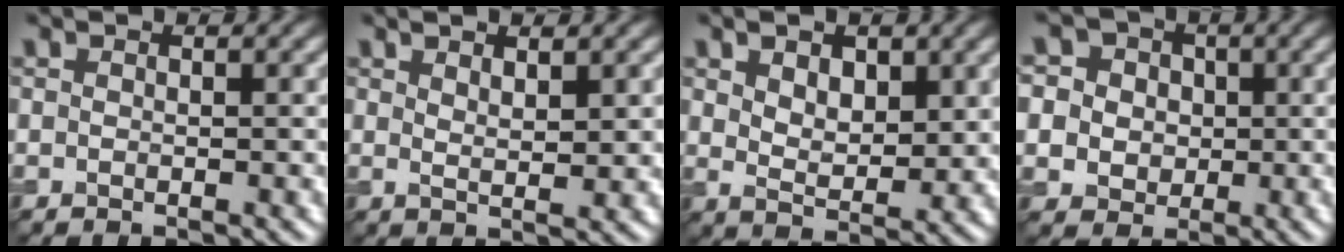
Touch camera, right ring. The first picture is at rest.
{"total": 2.6, "force": [1.5, 0.6, 2.0], "torque": [-0.031, -0.003, 0.027]}
{"total": 4.7, "force": [2.0, 2.5, 3.4], "torque": [-0.060, -0.008, 0.037]}
{"total": 9.2, "force": [2.6, 8.2, 3.2], "torque": [-0.090, 0.034, 0.030]}